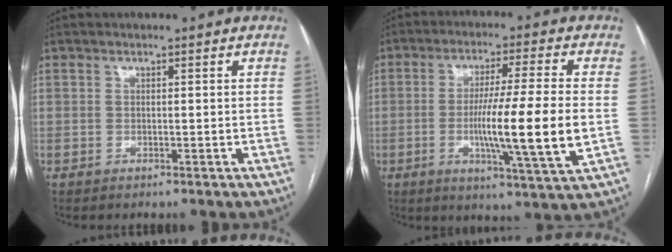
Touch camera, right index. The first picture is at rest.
{"total": 13.9, "force": [-1.9, -0.8, 13.7], "torque": [-0.236, -0.020, -0.040]}